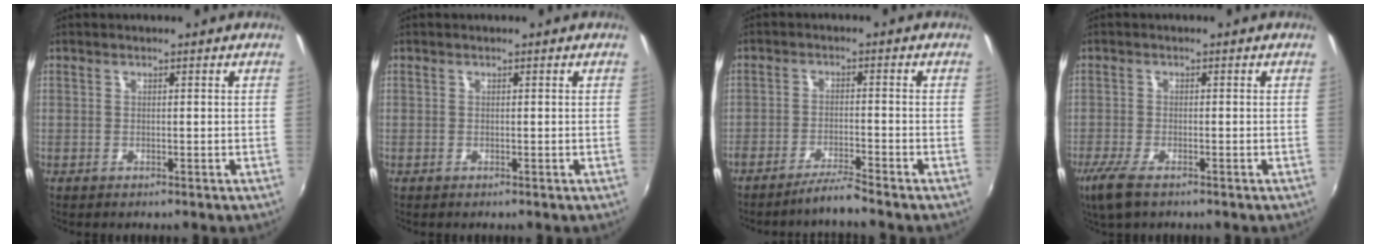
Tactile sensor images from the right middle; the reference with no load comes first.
{"total": 0.0}
{"total": 4.1, "force": [-3.7, -0.9, 1.5], "torque": [-0.046, 0.000, -0.070]}
{"total": 5.4, "force": [-3.6, 1.5, 3.7], "torque": [-0.092, -0.018, -0.070]}